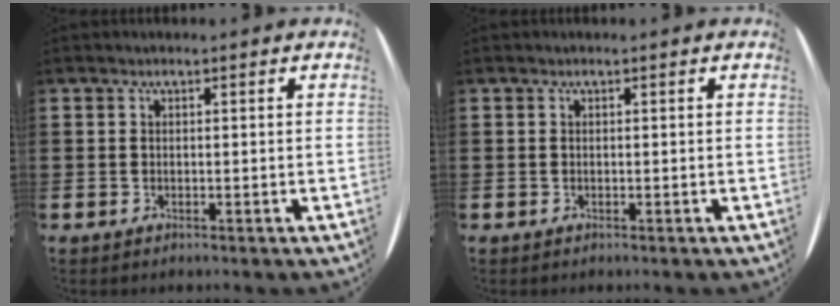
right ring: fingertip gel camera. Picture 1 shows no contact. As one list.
[{"total": 0.0}]